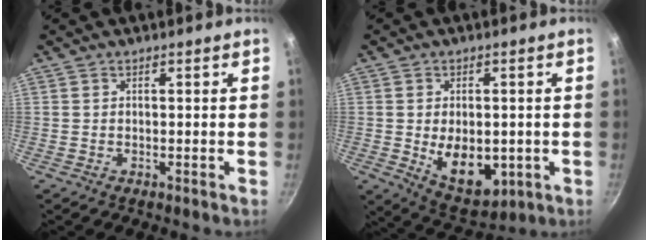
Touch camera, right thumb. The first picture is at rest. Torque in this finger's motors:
{"motor_torque": [-0.51, 0.51, 0.46, 0.51, 0.09]}